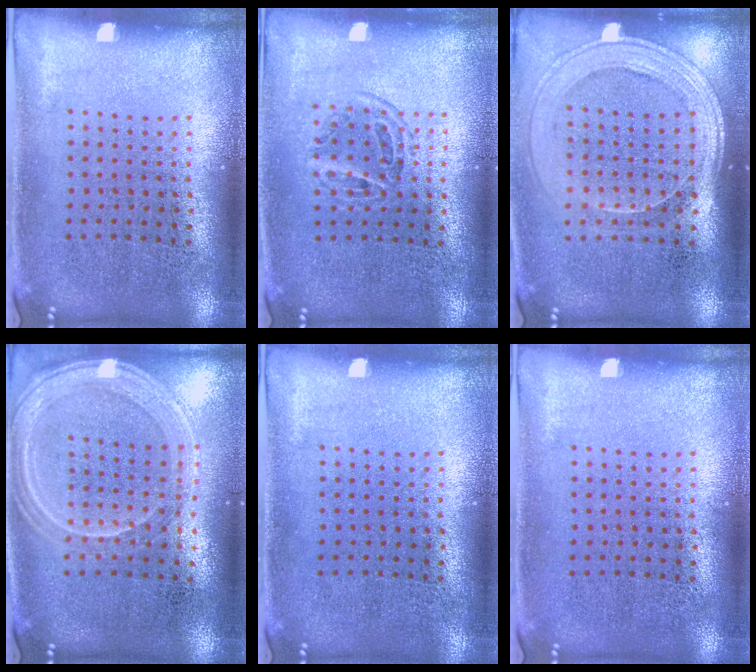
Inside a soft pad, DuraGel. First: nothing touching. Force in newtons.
{"total": 1.2, "press": 1.0, "slide": 0.7}
{"total": 1.8, "press": 1.6, "slide": 0.7}
{"total": 1.3, "press": 1.3, "slide": 0.1}
{"total": 0.0}
{"total": 0.0}